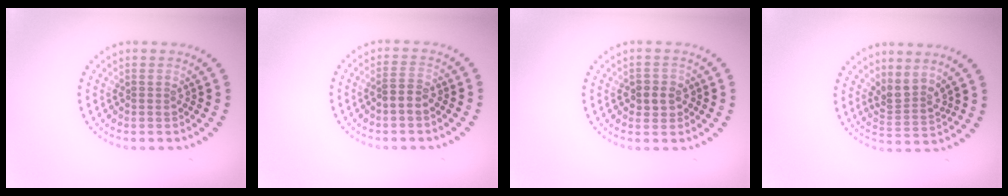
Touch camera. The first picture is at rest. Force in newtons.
{"total": 1.8, "press": 1.7, "slide": 0.5}
{"total": 2.2, "press": 2.1, "slide": 0.5}
{"total": 2.8, "press": 2.0, "slide": 2.0}